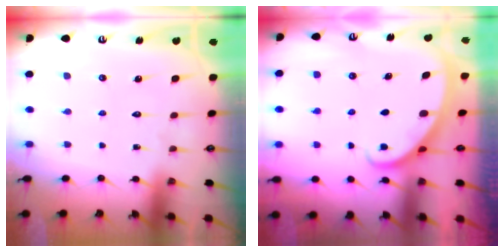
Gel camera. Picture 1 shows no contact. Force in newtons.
{"total": 1.9, "press": 1.9, "slide": 0.1}